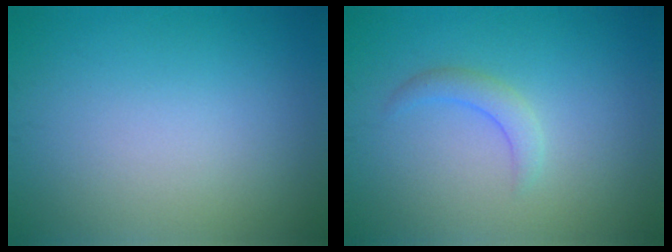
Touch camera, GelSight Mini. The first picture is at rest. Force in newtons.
{"total": 1.9, "press": 1.9, "slide": 0.1}